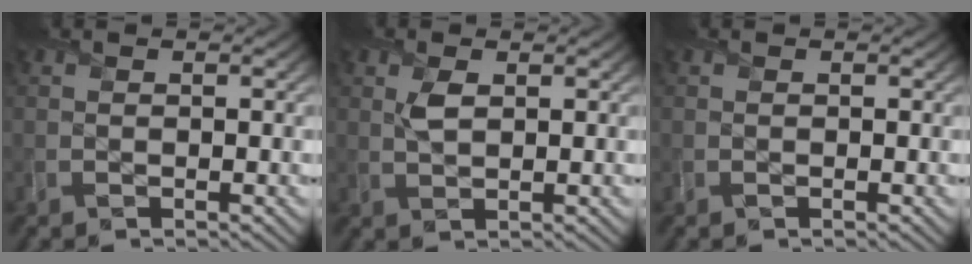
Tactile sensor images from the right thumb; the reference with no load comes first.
{"total": 2.2, "force": [0.8, 1.1, 1.8], "torque": [-0.040, -0.002, 0.016]}
{"total": 0.0}